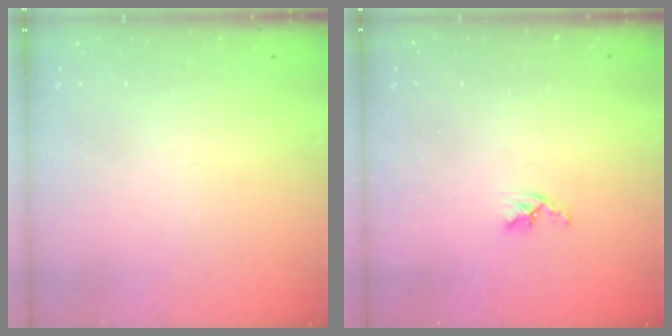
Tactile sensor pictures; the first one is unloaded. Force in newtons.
{"total": 3.3, "press": 3.3, "slide": 0.5}